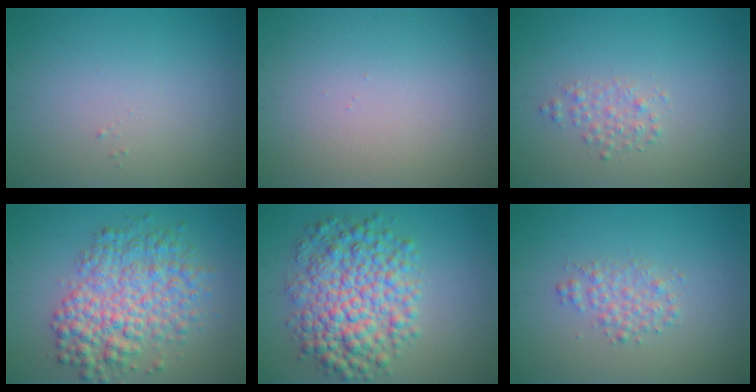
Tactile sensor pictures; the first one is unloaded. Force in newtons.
{"total": 0.0}
{"total": 1.4, "press": 1.4, "slide": 0.0}
{"total": 7.0, "press": 7.0, "slide": 0.1}
{"total": 7.6, "press": 7.6, "slide": 0.1}
{"total": 2.0, "press": 2.0, "slide": 0.0}